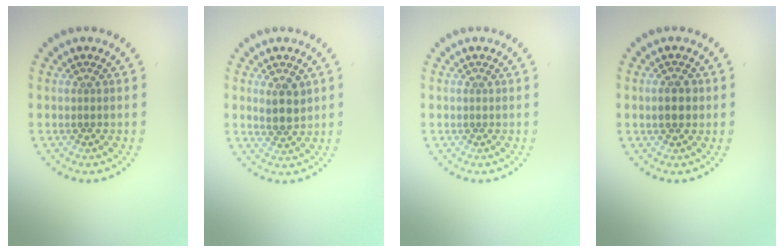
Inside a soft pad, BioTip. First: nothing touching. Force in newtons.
{"total": 2.4, "press": 2.2, "slide": 1.0}
{"total": 0.0}
{"total": 1.8, "press": 1.8, "slide": 0.1}